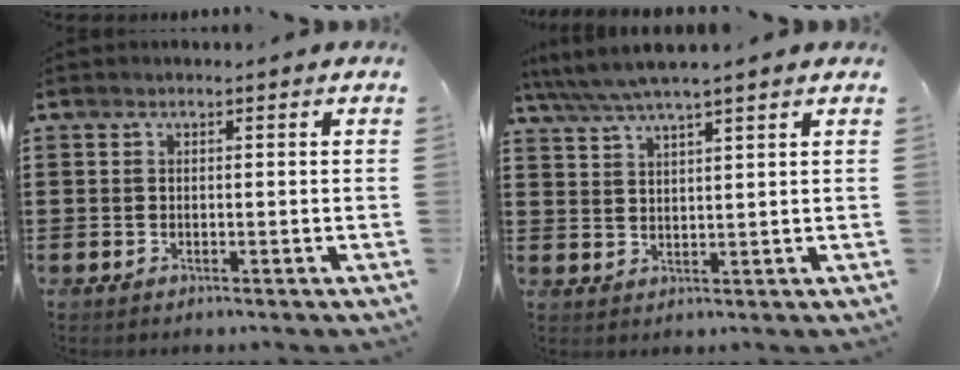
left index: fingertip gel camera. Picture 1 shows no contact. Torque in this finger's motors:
{"motor_torque": [2.14, 0.00, 0.39, 0.02]}